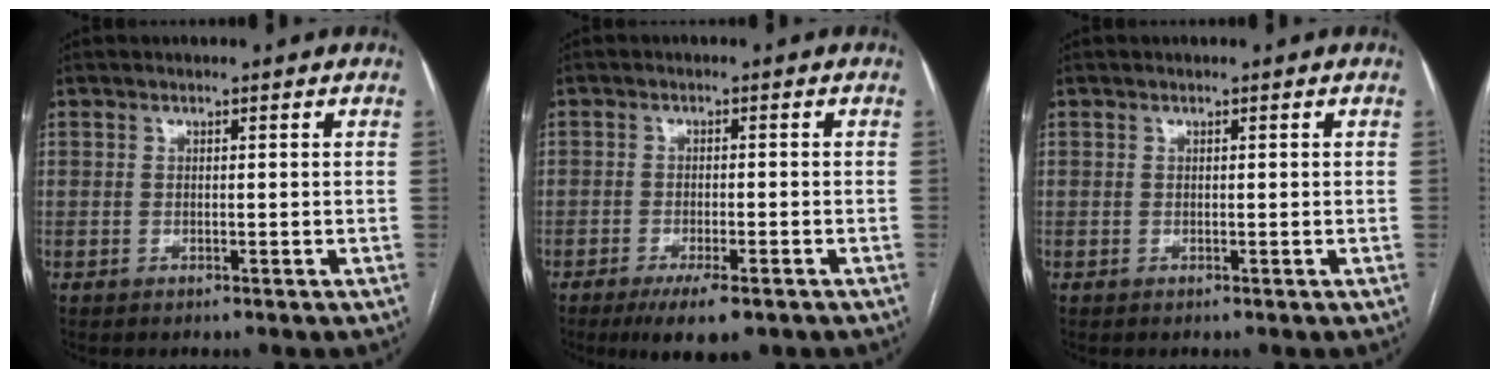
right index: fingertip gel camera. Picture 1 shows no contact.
{"total": 6.0, "force": [-3.9, 1.5, 4.3], "torque": [-0.068, -0.011, -0.057]}
{"total": 0.0}